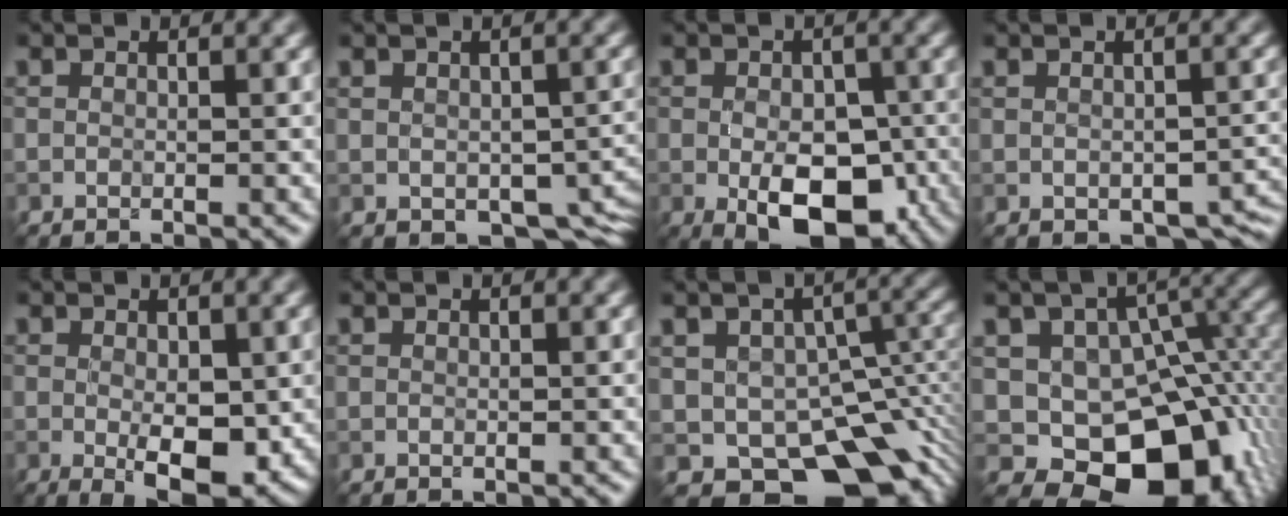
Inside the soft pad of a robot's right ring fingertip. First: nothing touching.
{"total": 5.3, "force": [-1.0, 3.5, 3.8], "torque": [-0.059, -0.020, -0.002]}
{"total": 7.8, "force": [-2.4, 4.6, 5.9], "torque": [-0.095, -0.018, -0.032]}
{"total": 4.5, "force": [-0.8, 3.0, 3.2], "torque": [-0.042, -0.018, 0.003]}
{"total": 4.6, "force": [-0.6, 2.1, 4.1], "torque": [-0.067, -0.010, -0.003]}
{"total": 0.0}
{"total": 11.8, "force": [-5.5, 7.4, 7.4], "torque": [-0.107, -0.018, -0.075]}
{"total": 13.2, "force": [-4.2, 9.2, 8.5], "torque": [-0.112, -0.020, -0.056]}